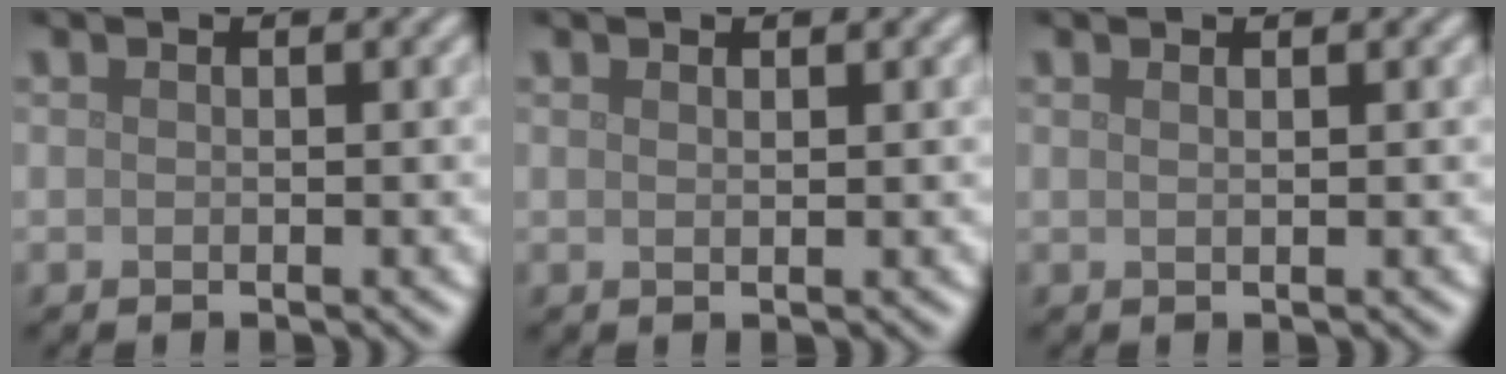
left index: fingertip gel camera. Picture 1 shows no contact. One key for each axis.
{"total": 0.6, "fx": 0.5, "fy": 0.1, "fz": 0.3, "tx": -0.001, "ty": 0.001, "tz": 0.009}
{"total": 1.4, "fx": 0.8, "fy": 0.6, "fz": 1.0, "tx": -0.003, "ty": -0.001, "tz": -0.002}